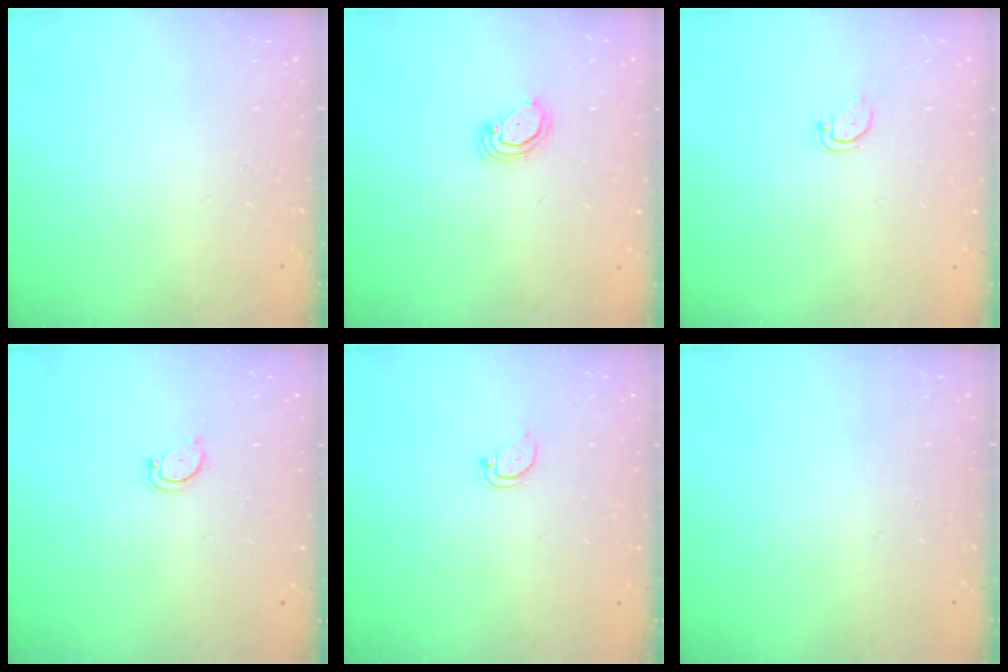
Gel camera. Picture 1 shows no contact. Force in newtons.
{"total": 3.0, "press": 2.9, "slide": 0.3}
{"total": 2.4, "press": 2.4, "slide": 0.2}
{"total": 2.9, "press": 2.9, "slide": 0.4}
{"total": 2.4, "press": 2.4, "slide": 0.2}
{"total": 0.0}